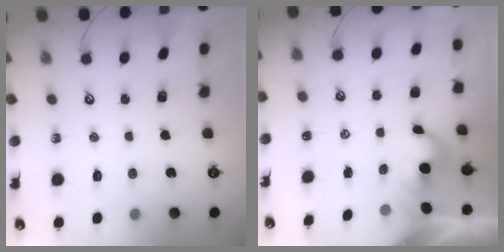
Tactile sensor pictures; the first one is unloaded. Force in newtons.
{"total": 1.9, "press": 1.9, "slide": 0.2}